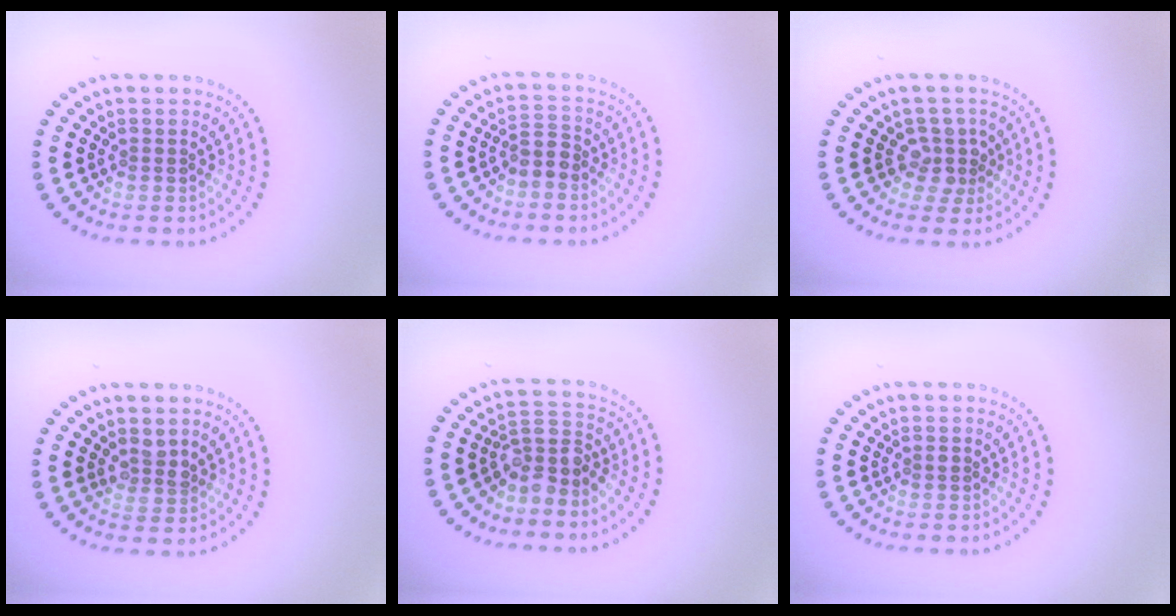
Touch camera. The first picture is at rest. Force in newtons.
{"total": 1.8, "press": 1.6, "slide": 1.0}
{"total": 2.4, "press": 1.8, "slide": 1.6}
{"total": 1.8, "press": 1.6, "slide": 0.7}
{"total": 3.0, "press": 2.3, "slide": 2.0}
{"total": 0.5, "press": 0.5, "slide": 0.0}